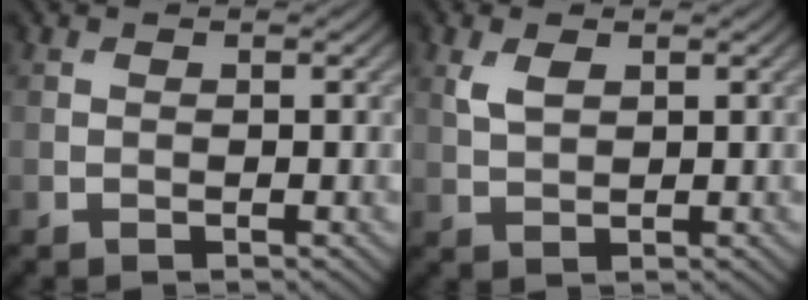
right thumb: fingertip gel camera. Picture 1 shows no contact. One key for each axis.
{"total": 2.5, "fx": 1.1, "fy": 1.2, "fz": 1.9, "tx": -0.047, "ty": 0.000, "tz": 0.026}